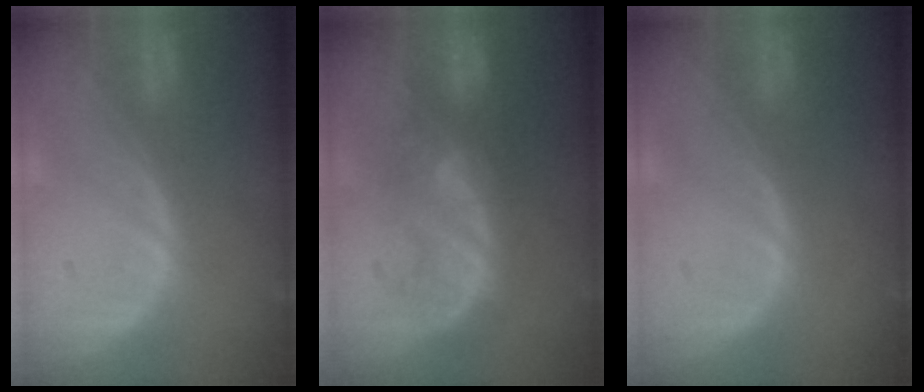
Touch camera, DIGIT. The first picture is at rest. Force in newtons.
{"total": 7.9, "press": 7.7, "slide": 1.5}
{"total": 0.0}